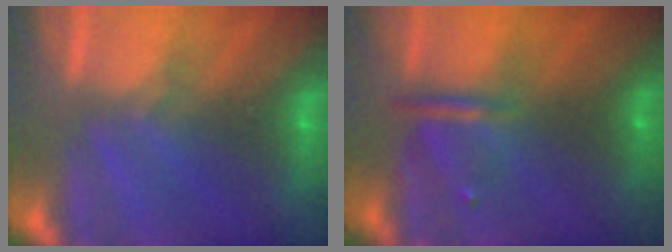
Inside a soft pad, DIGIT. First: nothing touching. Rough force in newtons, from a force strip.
{"total": 3.2}